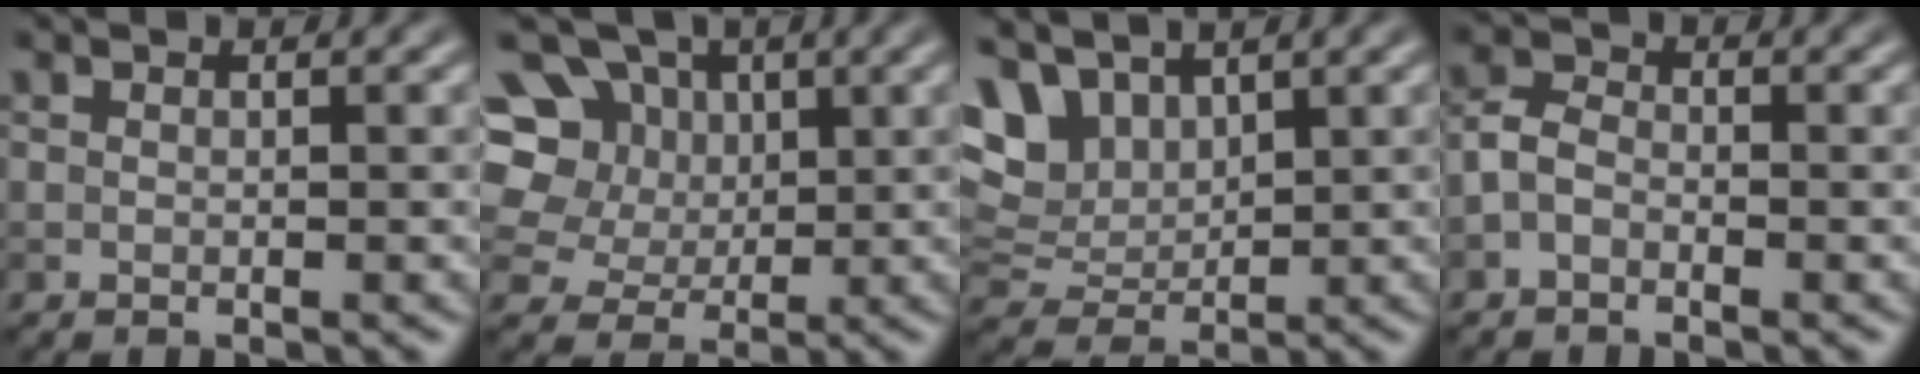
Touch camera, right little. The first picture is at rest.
{"total": 11.4, "force": [3.9, 9.5, 5.0], "torque": [-0.113, 0.043, 0.055]}
{"total": 6.3, "force": [3.5, 3.9, 3.5], "torque": [-0.088, 0.014, 0.074]}
{"total": 2.0, "force": [-1.1, 1.2, 1.2], "torque": [-0.024, 0.007, -0.030]}